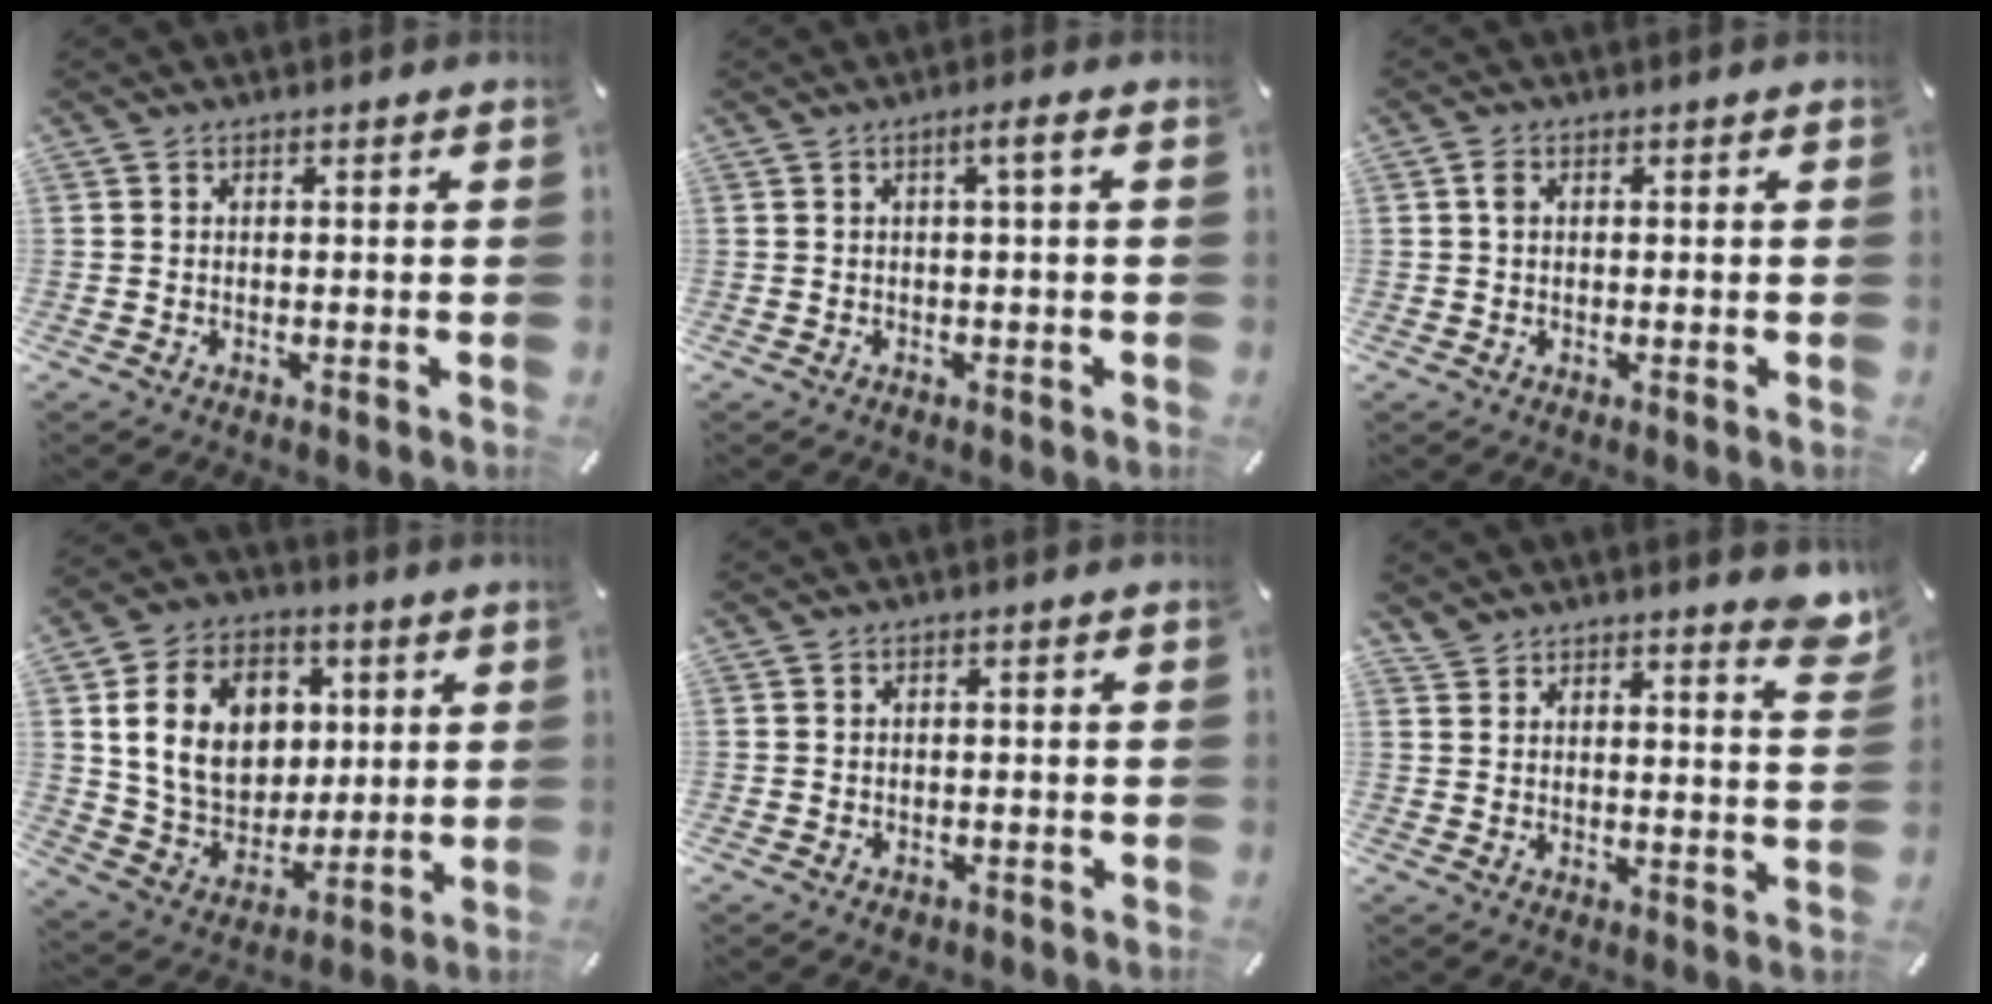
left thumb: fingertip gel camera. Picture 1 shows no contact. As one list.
[{"total": 3.1, "force": [0.2, 0.2, 3.1], "torque": [-0.059, 0.004, 0.000]}, {"total": 1.4, "force": [0.2, 0.9, 1.1], "torque": [-0.022, 0.005, 0.003]}, {"total": 16.4, "force": [4.2, 13.3, 8.6], "torque": [-0.157, 0.004, 0.084]}, {"total": 1.1, "force": [-0.5, 0.9, 0.5], "torque": [-0.008, 0.004, -0.010]}, {"total": 6.6, "force": [5.7, 1.9, 2.7], "torque": [-0.038, -0.037, 0.102]}]